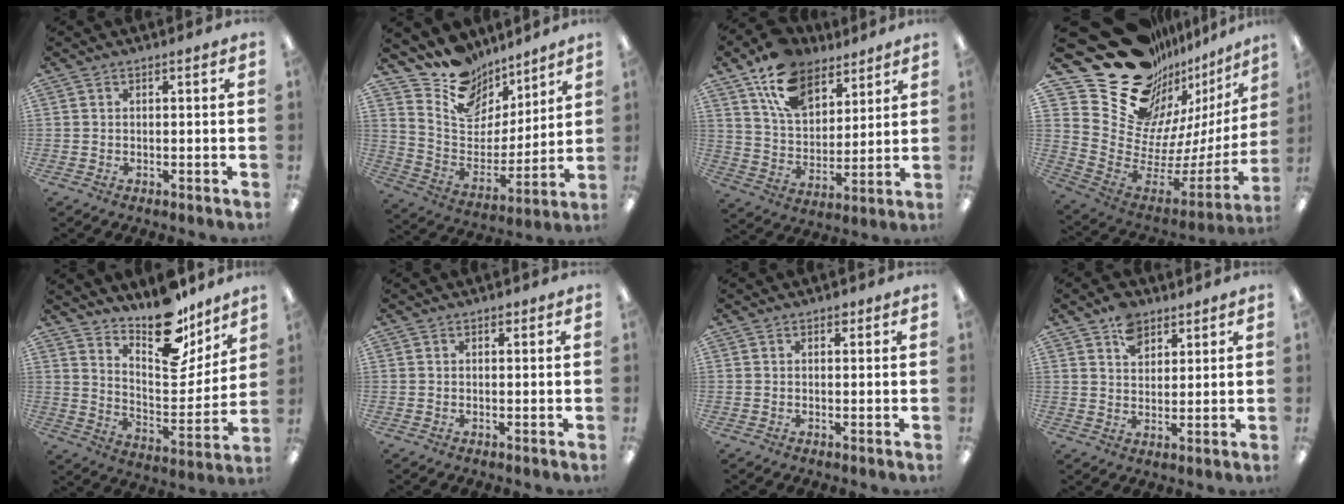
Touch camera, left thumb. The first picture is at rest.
{"total": 12.6, "force": [10.4, 6.9, 1.7], "torque": [-0.060, -0.089, 0.197]}
{"total": 14.3, "force": [10.0, 8.3, 6.0], "torque": [-0.114, -0.046, 0.189]}
{"total": 24.0, "force": [17.5, 13.5, 9.3], "torque": [-0.146, -0.155, 0.356]}
{"total": 18.3, "force": [14.4, 7.6, 8.5], "torque": [-0.119, -0.112, 0.247]}
{"total": 0.7, "force": [0.5, 0.4, 0.3], "torque": [0.001, 0.000, 0.007]}
{"total": 1.1, "force": [0.7, 0.7, 0.5], "torque": [-0.003, 0.000, 0.010]}
{"total": 6.8, "force": [4.6, 4.3, 2.7], "torque": [-0.046, -0.013, 0.084]}